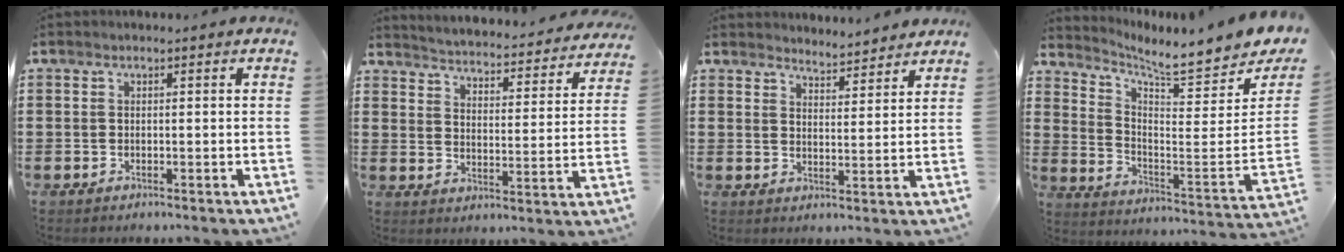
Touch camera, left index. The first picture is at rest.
{"total": 3.6, "force": [3.5, -0.5, 0.1], "torque": [-0.024, -0.038, 0.053]}
{"total": 3.7, "force": [3.7, 0.0, -0.1], "torque": [-0.010, -0.018, 0.067]}
{"total": 5.7, "force": [5.2, -0.1, 2.3], "torque": [-0.058, -0.063, 0.080]}